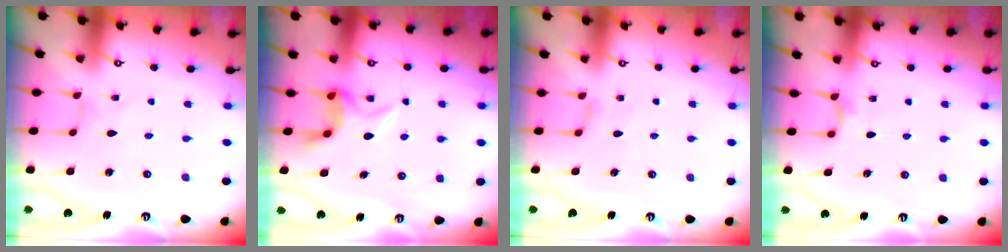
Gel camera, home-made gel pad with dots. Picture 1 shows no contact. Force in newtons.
{"total": 6.0, "press": 5.9, "slide": 1.2}
{"total": 2.7, "press": 2.7, "slide": 0.6}
{"total": 2.6, "press": 2.5, "slide": 0.4}